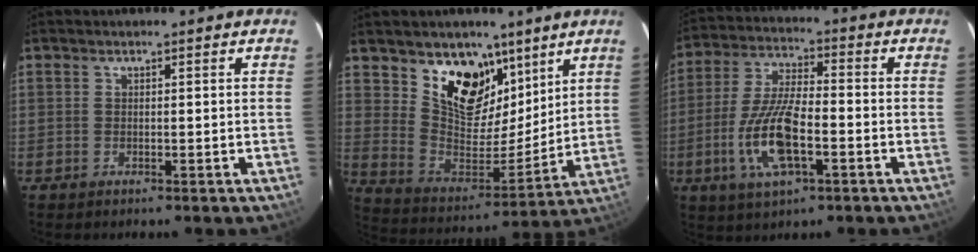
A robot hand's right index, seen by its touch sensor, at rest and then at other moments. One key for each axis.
{"total": 15.8, "fx": 9.9, "fy": 9.6, "fz": 7.7, "tx": -0.150, "ty": -0.014, "tz": 0.187}
{"total": 13.2, "fx": -4.4, "fy": 4.3, "fz": 11.6, "tx": -0.246, "ty": -0.005, "tz": -0.082}